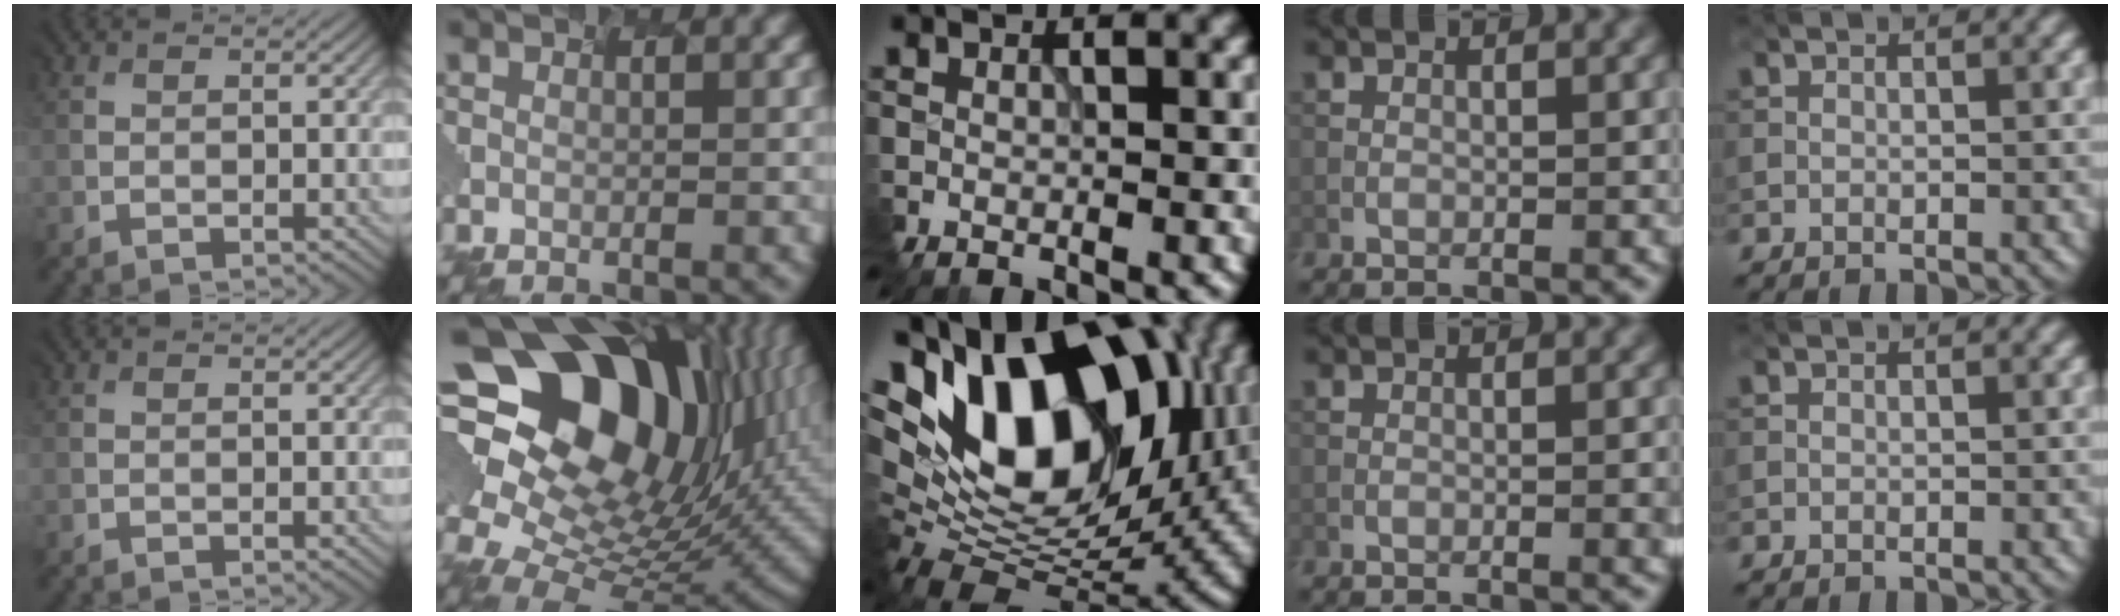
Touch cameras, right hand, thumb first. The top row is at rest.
{"index": {"total": 18.8, "force": [6.2, 12.5, 12.7], "torque": [-0.218, 0.030, 0.123]}, "middle": {"total": 17.1, "force": [4.7, 10.2, 13.0], "torque": [-0.220, 0.029, 0.067]}, "ring": {"total": 1.0, "force": [0.1, 0.2, 0.9], "torque": [-0.012, 0.002, 0.001]}}